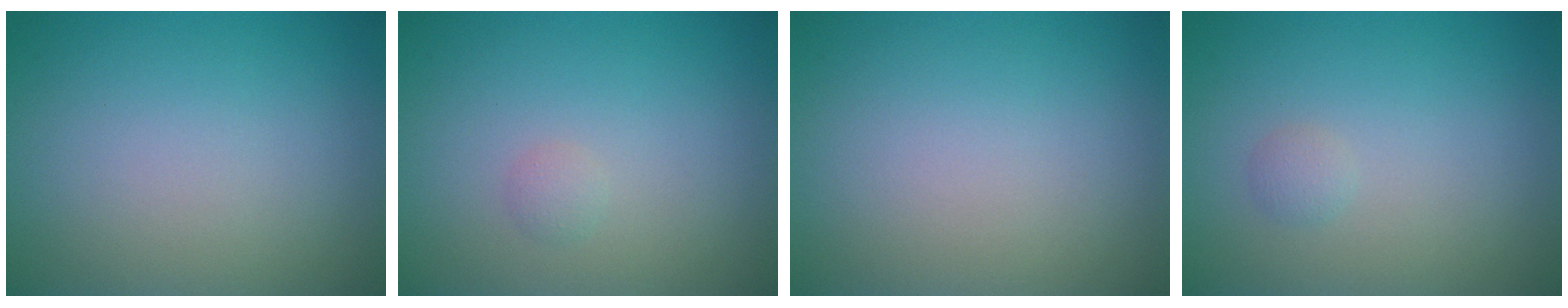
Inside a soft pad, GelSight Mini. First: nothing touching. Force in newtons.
{"total": 0.7, "press": 0.7, "slide": 0.0}
{"total": 0.0}
{"total": 0.7, "press": 0.7, "slide": 0.0}